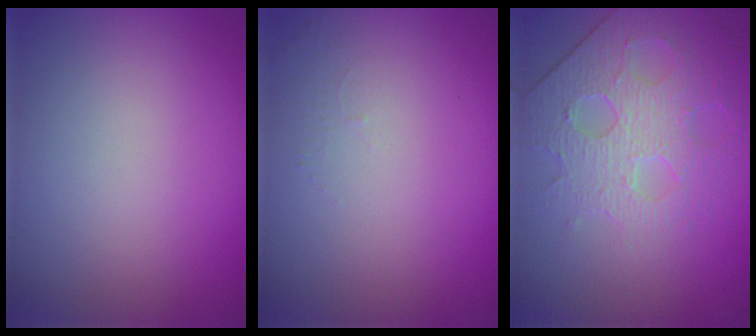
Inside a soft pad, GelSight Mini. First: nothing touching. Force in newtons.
{"total": 1.0, "press": 0.9, "slide": 0.3}
{"total": 4.0, "press": 4.0, "slide": 0.5}